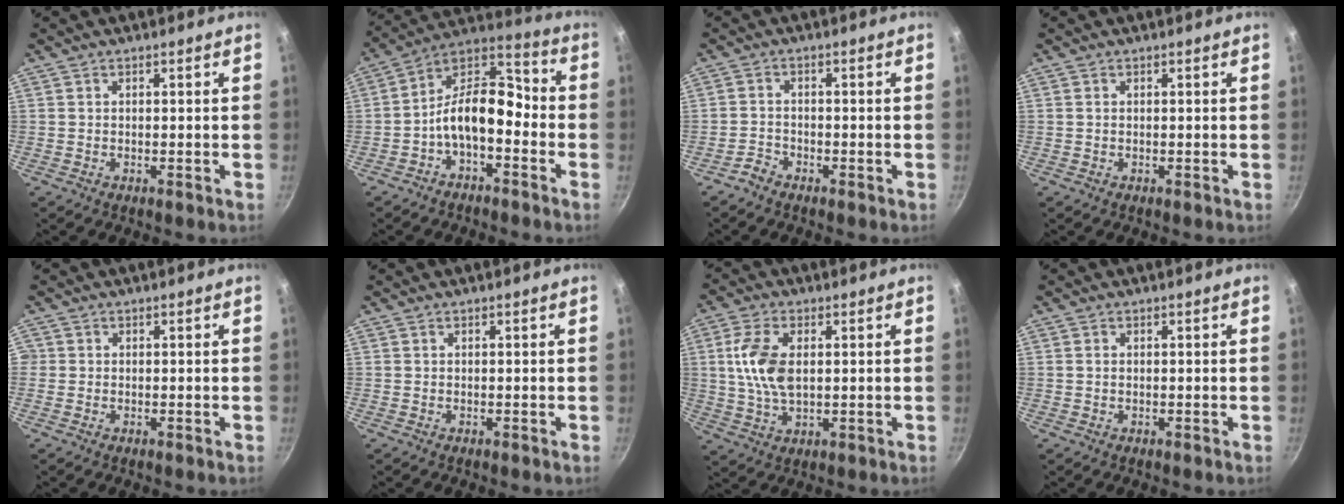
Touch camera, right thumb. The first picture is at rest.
{"total": 12.6, "force": [-3.9, 7.0, 9.7], "torque": [-0.145, 0.067, -0.085]}
{"total": 2.2, "force": [-1.9, 1.1, 0.4], "torque": [-0.007, 0.021, -0.038]}
{"total": 0.0}
{"total": 0.9, "force": [-0.1, 0.8, 0.1], "torque": [0.005, 0.002, -0.004]}
{"total": 0.0}
{"total": 9.5, "force": [1.4, 5.3, 7.8], "torque": [-0.152, 0.000, 0.028]}
{"total": 0.6, "force": [0.1, 0.5, 0.4], "torque": [-0.006, 0.003, 0.002]}